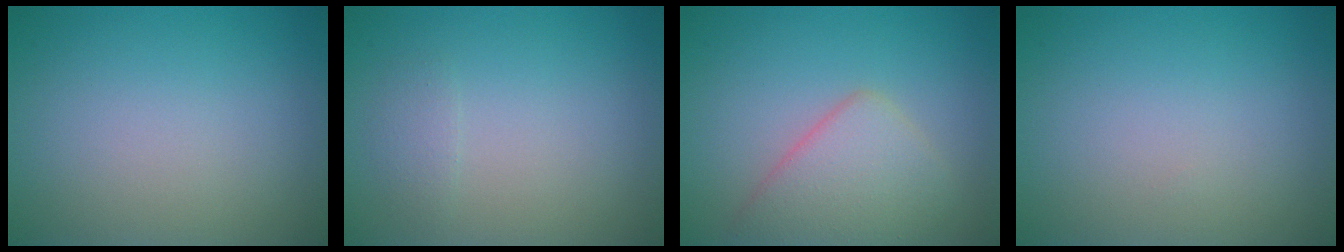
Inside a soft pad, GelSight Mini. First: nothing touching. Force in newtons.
{"total": 0.9, "press": 0.9, "slide": 0.0}
{"total": 4.3, "press": 4.3, "slide": 0.1}
{"total": 0.0}